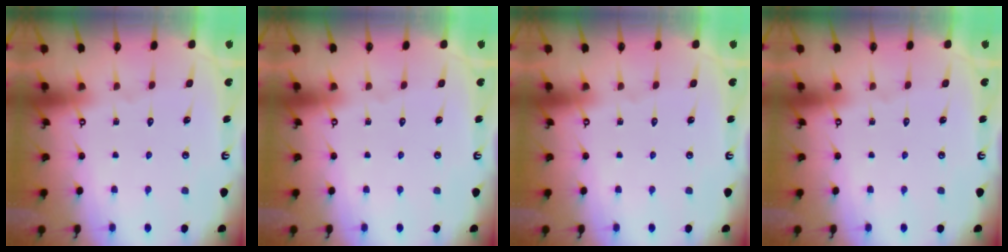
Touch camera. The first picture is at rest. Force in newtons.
{"total": 0.0}
{"total": 0.0}
{"total": 0.0}